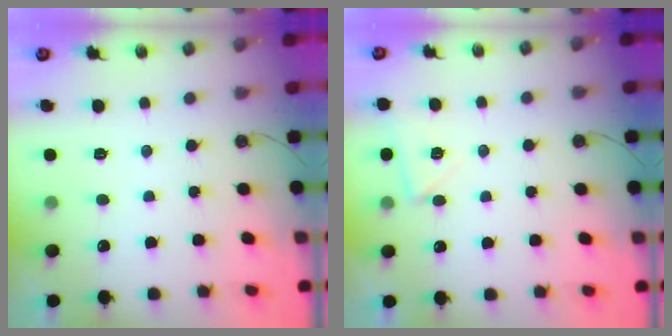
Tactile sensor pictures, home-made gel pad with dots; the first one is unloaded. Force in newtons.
{"total": 4.5, "press": 3.8, "slide": 2.4}